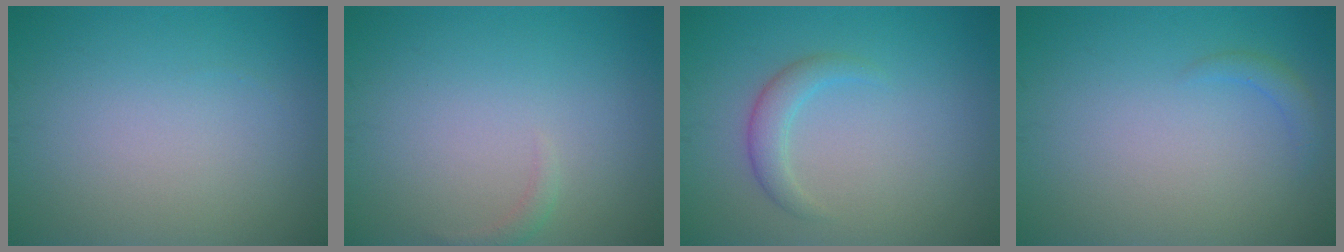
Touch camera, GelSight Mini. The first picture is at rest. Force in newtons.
{"total": 0.8, "press": 0.7, "slide": 0.1}
{"total": 2.0, "press": 2.0, "slide": 0.1}
{"total": 1.1, "press": 1.1, "slide": 0.1}